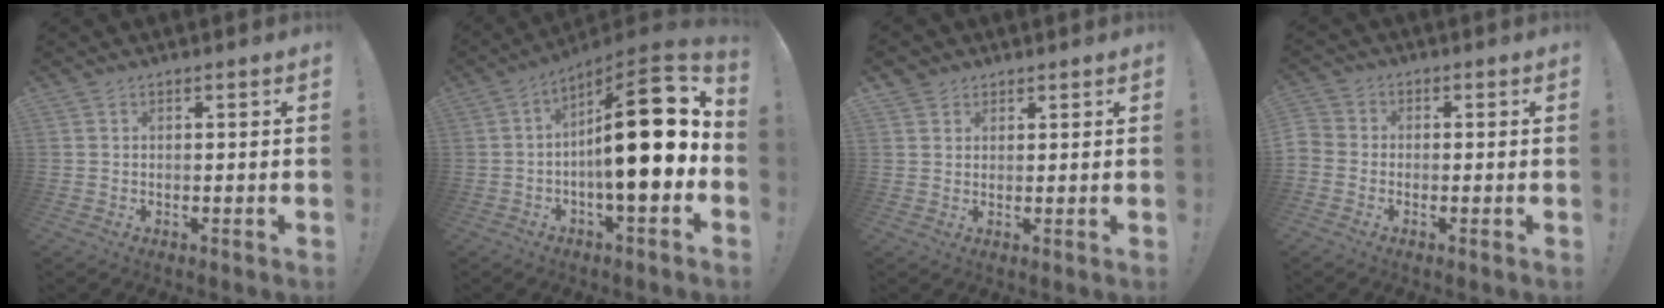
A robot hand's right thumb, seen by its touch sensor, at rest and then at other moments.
{"total": 20.6, "force": [1.0, 5.3, 19.9], "torque": [-0.300, -0.006, 0.010]}
{"total": 2.7, "force": [1.9, 1.9, 0.2], "torque": [0.004, -0.011, 0.033]}
{"total": 2.7, "force": [-1.4, 2.0, 0.9], "torque": [-0.020, 0.009, -0.026]}